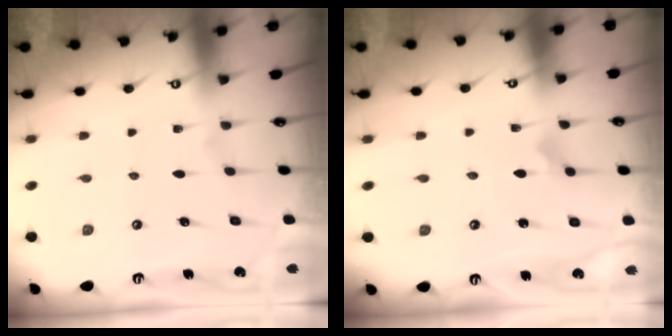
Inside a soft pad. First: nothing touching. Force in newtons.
{"total": 2.2, "press": 2.2, "slide": 0.1}